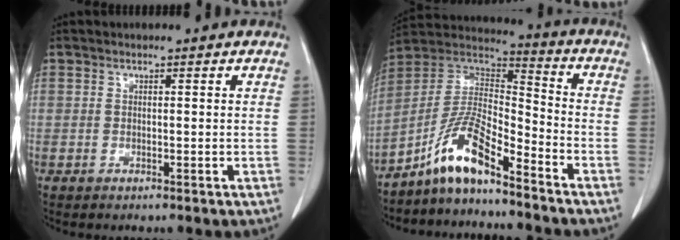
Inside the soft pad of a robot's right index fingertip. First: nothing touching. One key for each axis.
{"total": 11.0, "fx": -7.9, "fy": 1.9, "fz": 7.5, "tx": -0.156, "ty": 0.023, "tz": -0.148}